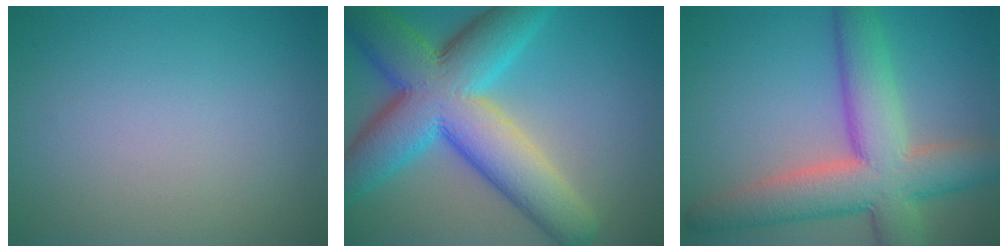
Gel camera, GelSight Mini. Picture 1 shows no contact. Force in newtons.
{"total": 12.8, "press": 12.8, "slide": 0.3}
{"total": 9.5, "press": 9.5, "slide": 0.8}